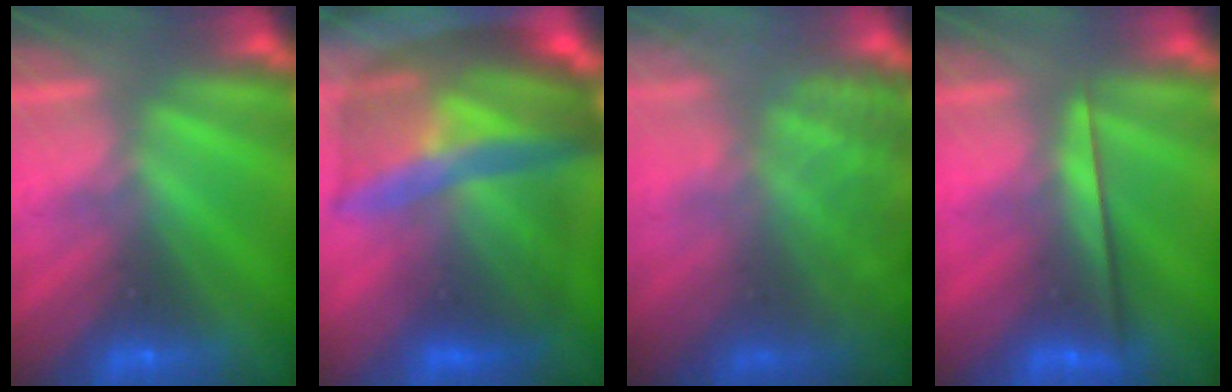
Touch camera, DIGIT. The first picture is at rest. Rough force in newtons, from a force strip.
{"total": 11.1}
{"total": 7.3}
{"total": 2.3}